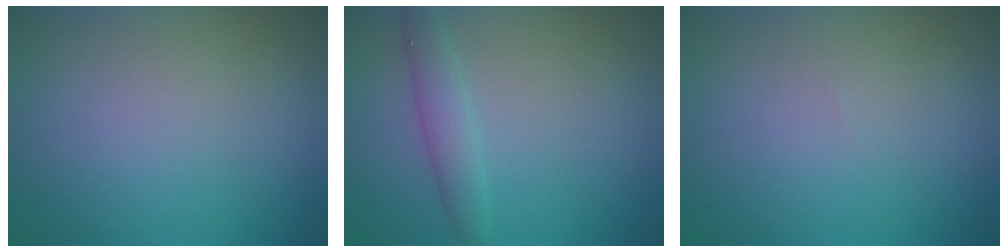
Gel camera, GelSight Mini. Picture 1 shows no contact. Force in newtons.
{"total": 2.4, "press": 2.4, "slide": 0.1}
{"total": 0.0}